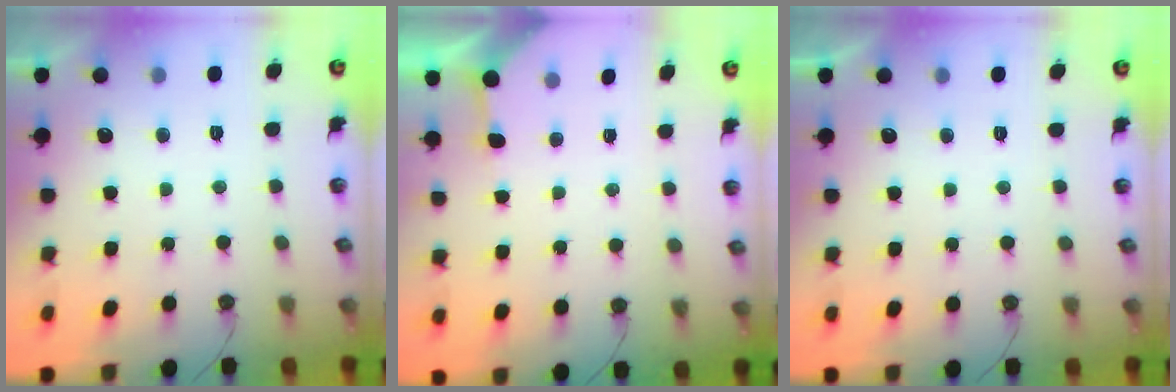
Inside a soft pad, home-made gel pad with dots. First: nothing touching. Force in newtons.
{"total": 2.4, "press": 2.3, "slide": 0.3}
{"total": 0.0}